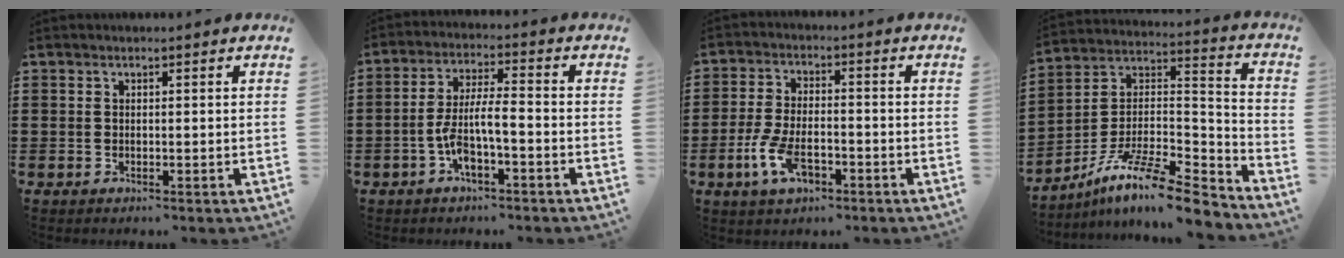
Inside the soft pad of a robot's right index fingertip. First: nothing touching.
{"total": 7.0, "force": [-2.6, 1.9, 6.2], "torque": [-0.140, -0.005, -0.054]}
{"total": 7.0, "force": [-3.0, 3.2, 5.5], "torque": [-0.123, -0.002, -0.058]}
{"total": 11.7, "force": [-9.2, 2.3, 6.8], "torque": [-0.127, 0.014, -0.179]}